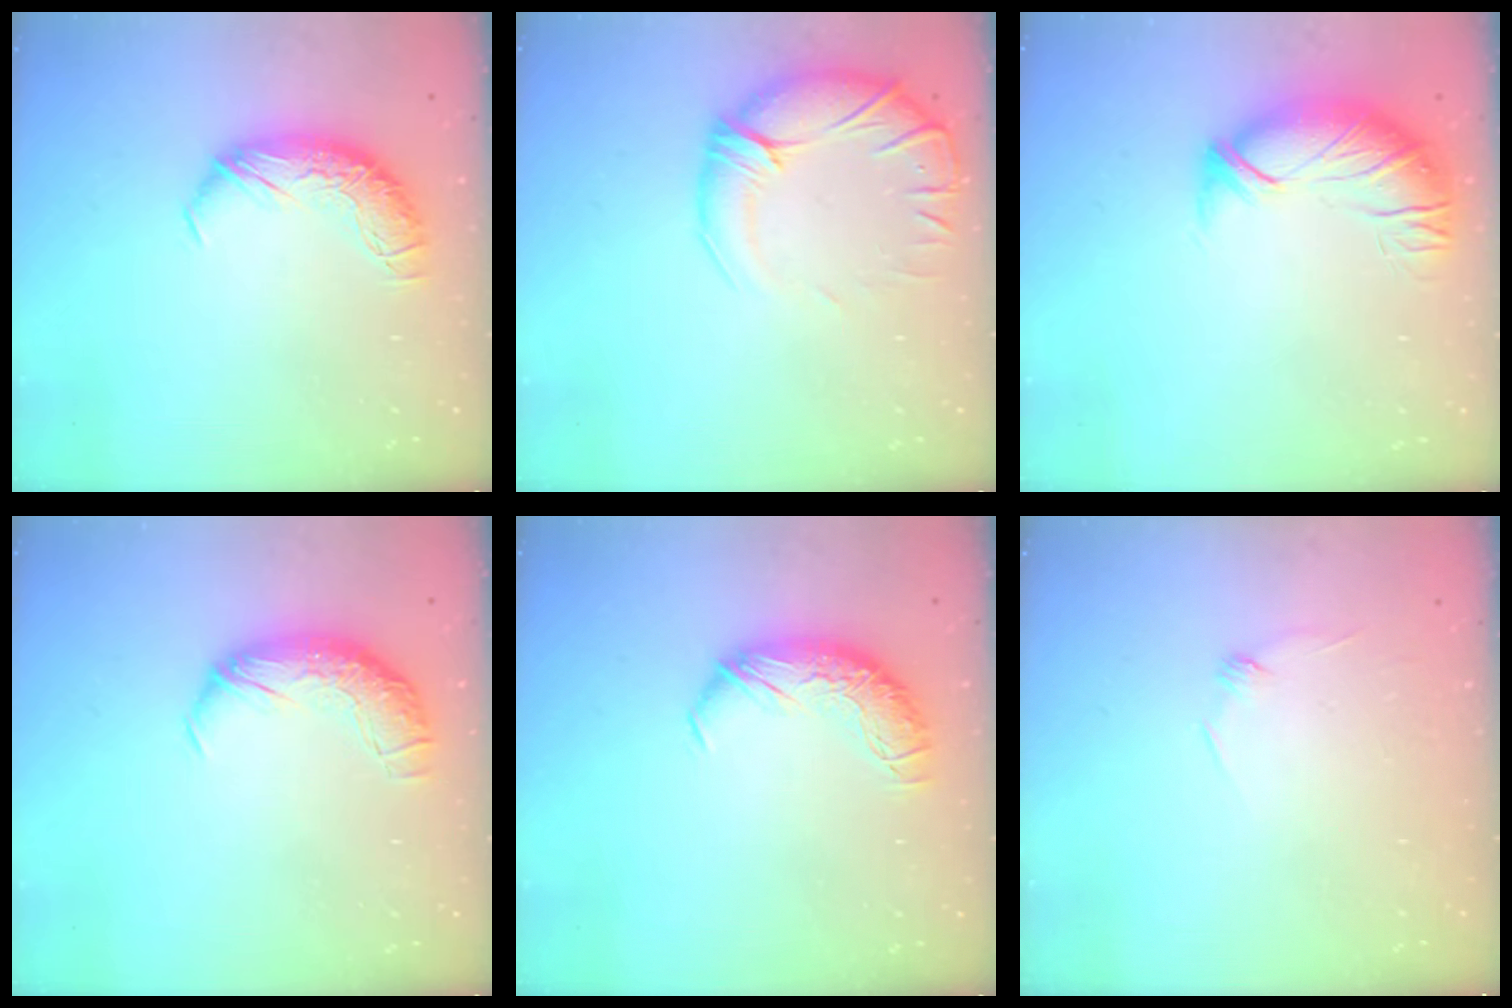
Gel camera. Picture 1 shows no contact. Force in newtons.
{"total": 3.6, "press": 1.1, "slide": 3.4}
{"total": 2.9, "press": 1.4, "slide": 2.5}
{"total": 2.3, "press": 1.0, "slide": 2.1}
{"total": 0.0}
{"total": 8.1, "press": 8.1, "slide": 0.6}